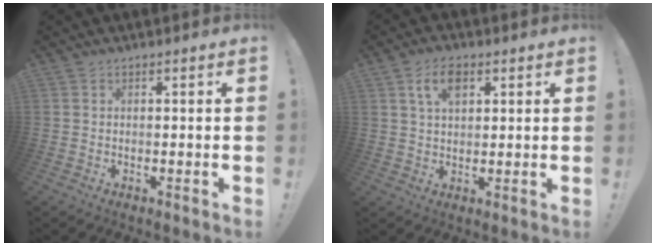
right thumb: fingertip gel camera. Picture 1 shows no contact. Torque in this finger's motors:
{"motor_torque": [0.18, 0.16, 0.02, 0.00, 0.00]}